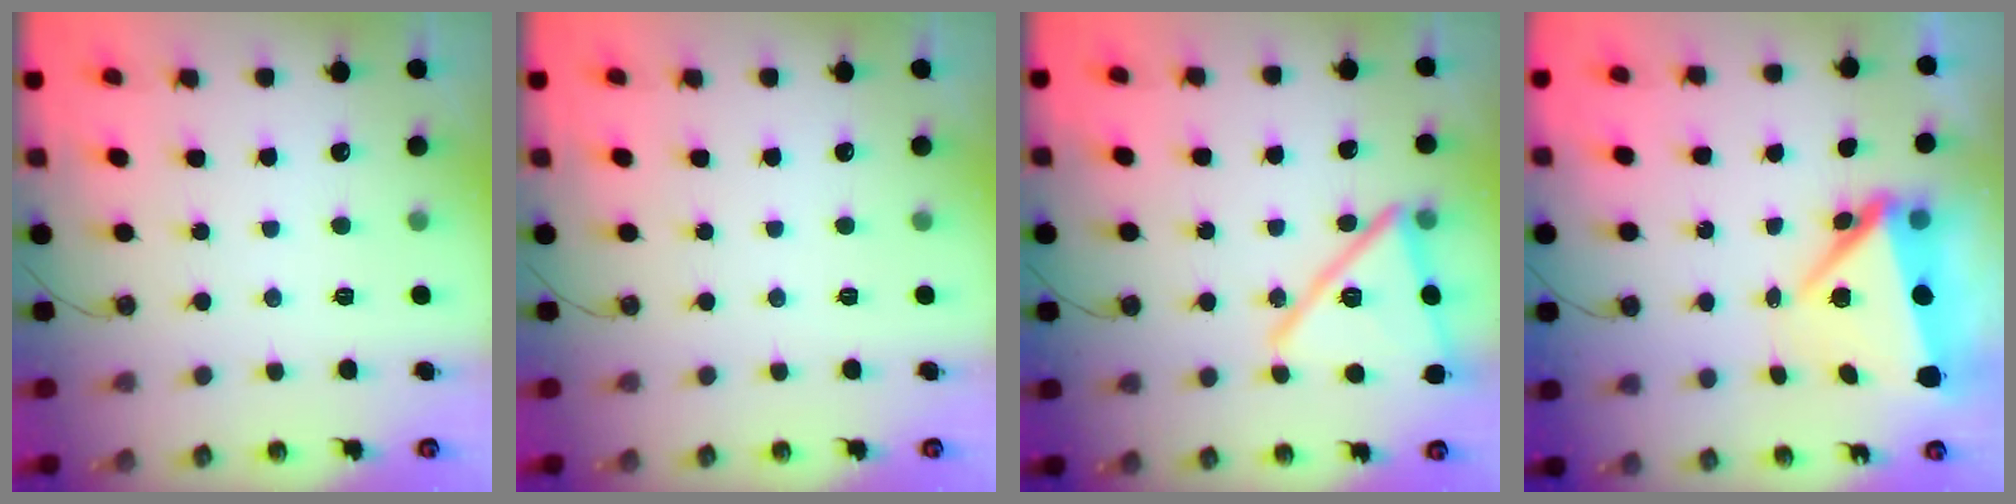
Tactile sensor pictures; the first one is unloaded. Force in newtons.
{"total": 0.0}
{"total": 18.4, "press": 18.4, "slide": 1.1}
{"total": 6.8, "press": 6.6, "slide": 1.6}